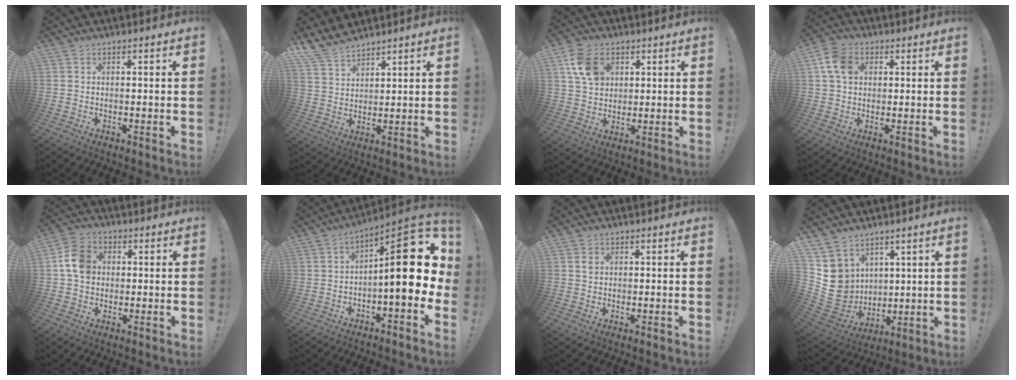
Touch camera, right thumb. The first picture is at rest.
{"total": 8.0, "force": [7.2, 2.9, 2.2], "torque": [-0.049, -0.048, 0.141]}
{"total": 10.9, "force": [4.6, 8.2, 5.5], "torque": [-0.073, -0.013, 0.091]}
{"total": 8.8, "force": [2.4, 6.7, 5.2], "torque": [-0.087, 0.008, 0.048]}
{"total": 9.9, "force": [1.1, 8.1, 5.7], "torque": [-0.085, 0.017, 0.027]}
{"total": 20.4, "force": [1.8, 6.7, 19.2], "torque": [-0.261, -0.010, 0.030]}
{"total": 1.1, "force": [0.4, 0.9, 0.4], "torque": [0.004, -0.003, 0.004]}
{"total": 10.2, "force": [3.9, 9.2, 2.1], "torque": [-0.041, -0.038, 0.088]}